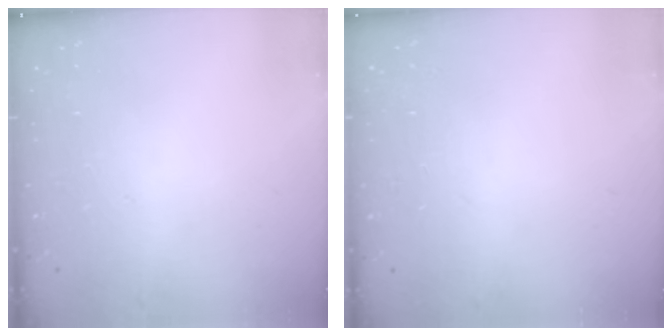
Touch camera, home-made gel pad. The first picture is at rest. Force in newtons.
{"total": 0.0}